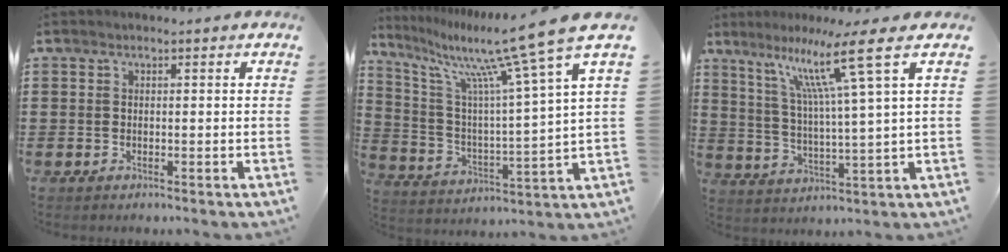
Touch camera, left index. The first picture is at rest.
{"total": 12.8, "force": [9.9, -0.3, 8.1], "torque": [-0.180, -0.068, 0.151]}
{"total": 11.6, "force": [6.5, -0.8, 9.6], "torque": [-0.193, -0.016, 0.098]}